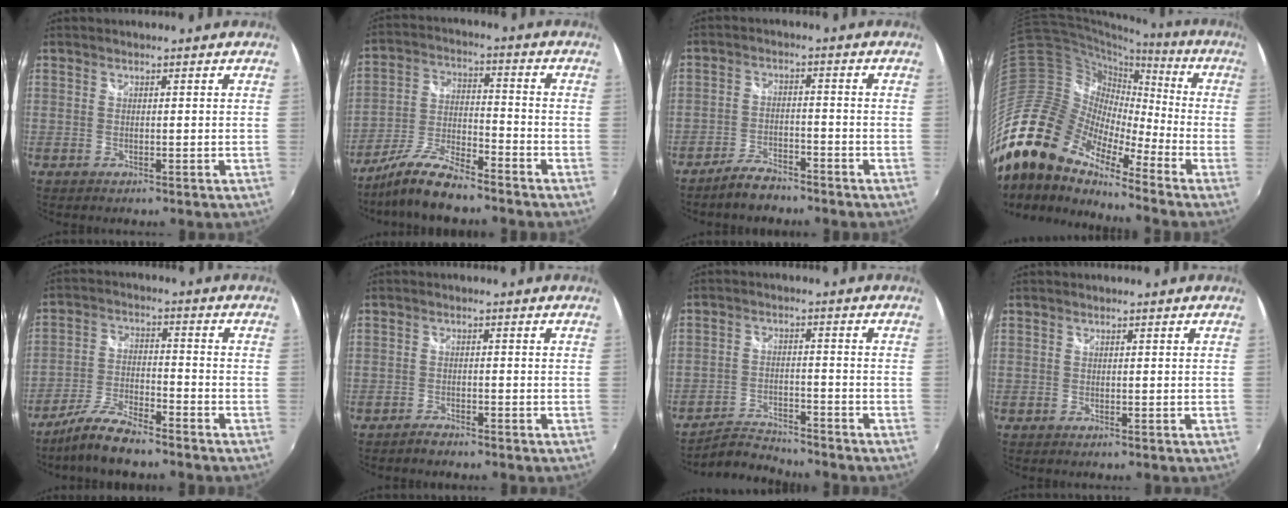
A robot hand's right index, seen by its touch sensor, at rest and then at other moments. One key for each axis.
{"total": 10.8, "fx": -9.0, "fy": 2.0, "fz": 5.6, "tx": -0.119, "ty": 0.001, "tz": -0.171}
{"total": 5.3, "fx": -4.6, "fy": 1.8, "fz": 2.1, "tx": -0.061, "ty": 0.003, "tz": -0.081}
{"total": 22.4, "fx": -16.5, "fy": 9.3, "fz": 11.8, "tx": -0.215, "ty": -0.020, "tz": -0.333}
{"total": 8.8, "fx": -7.3, "fy": 1.7, "fz": 4.6, "tx": -0.100, "ty": -0.001, "tz": -0.138}
{"total": 1.8, "fx": -1.7, "fy": 0.4, "fz": 0.3, "tx": -0.012, "ty": -0.001, "tz": -0.034}
{"total": 6.3, "fx": -6.2, "fy": 1.0, "fz": 0.5, "tx": -0.035, "ty": 0.008, "tz": -0.113}
{"total": 0.0}